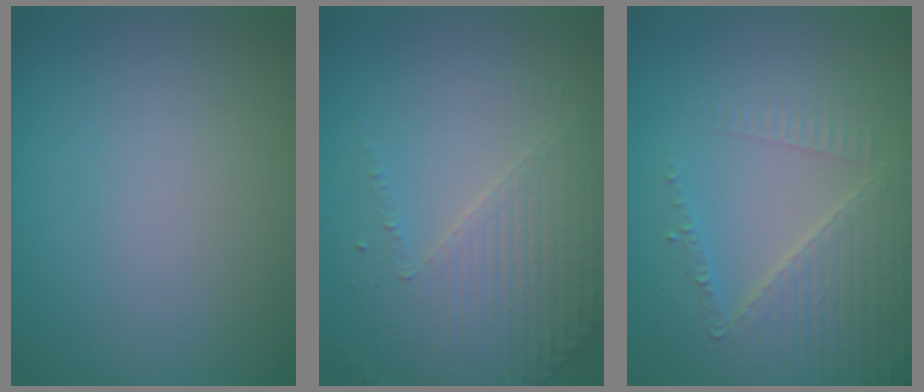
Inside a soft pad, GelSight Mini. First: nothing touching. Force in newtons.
{"total": 4.3, "press": 3.2, "slide": 2.9}
{"total": 4.3, "press": 4.1, "slide": 1.3}